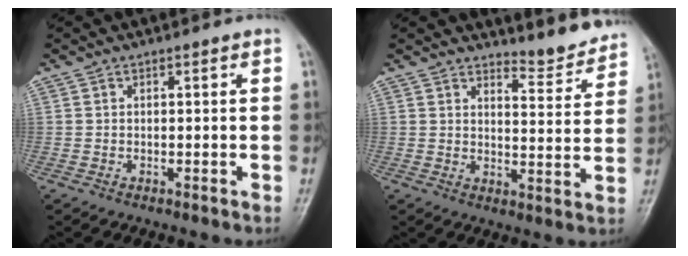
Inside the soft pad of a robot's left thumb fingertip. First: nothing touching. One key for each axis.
{"total": 6.3, "fx": 6.2, "fy": 0.9, "fz": 0.7, "tx": -0.001, "ty": -0.065, "tz": 0.086}